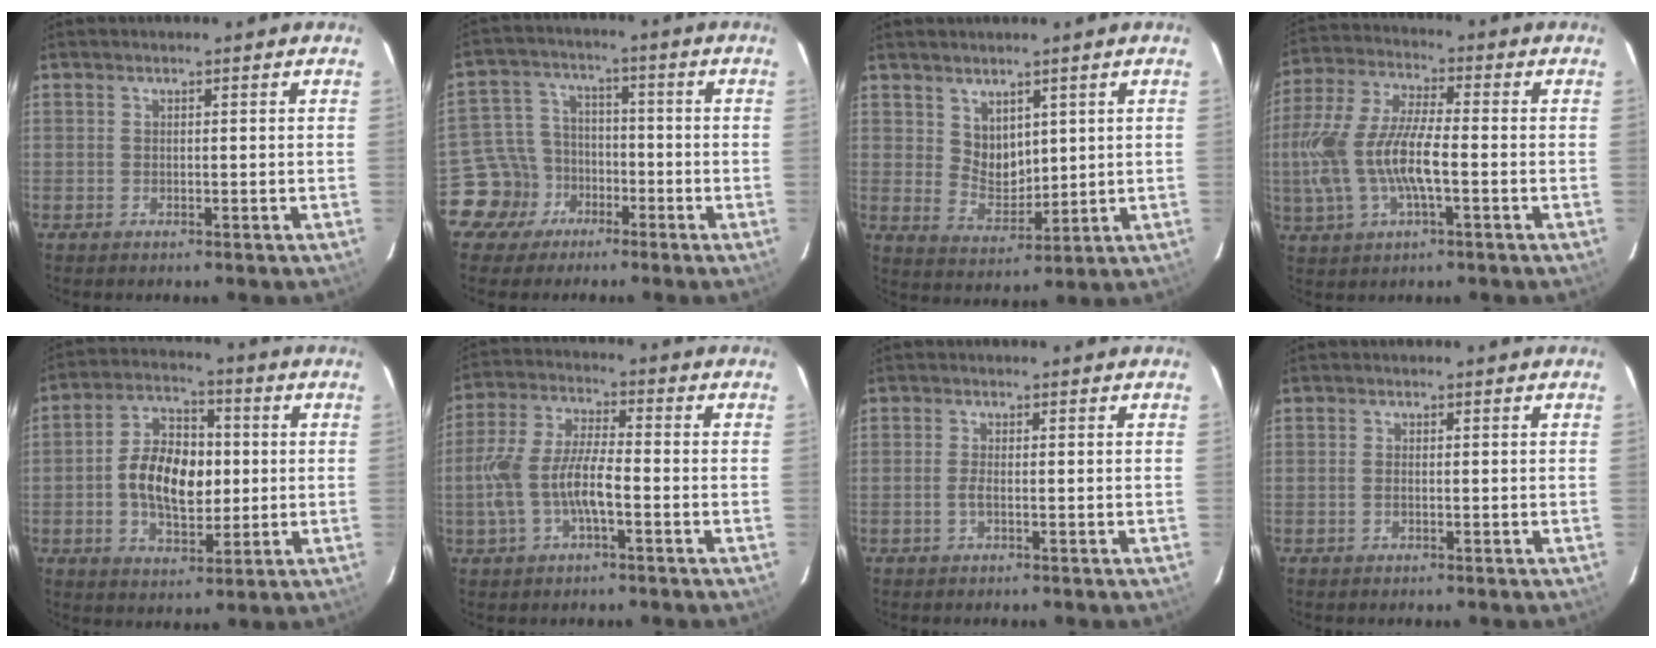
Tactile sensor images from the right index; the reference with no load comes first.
{"total": 9.1, "force": [-5.1, 7.5, 0.7], "torque": [-0.040, 0.030, -0.081]}
{"total": 5.7, "force": [3.1, 4.0, 2.7], "torque": [-0.040, 0.000, 0.069]}
{"total": 15.4, "force": [-2.7, 5.6, 14.1], "torque": [-0.301, 0.000, -0.053]}
{"total": 12.5, "force": [-0.6, 7.5, 10.0], "torque": [-0.190, 0.020, -0.007]}
{"total": 10.8, "force": [-3.0, 3.7, 9.7], "torque": [-0.207, 0.004, -0.056]}
{"total": 1.4, "force": [-0.5, 0.2, 1.3], "torque": [-0.028, -0.001, -0.010]}
{"total": 0.9, "force": [-0.3, 0.5, 0.7], "torque": [-0.016, 0.000, -0.006]}